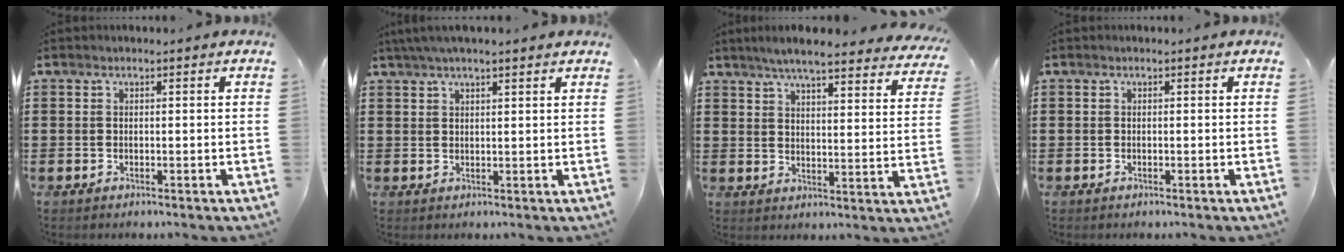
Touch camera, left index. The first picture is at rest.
{"total": 3.2, "force": [2.4, 0.3, 2.0], "torque": [-0.043, 0.004, 0.045]}
{"total": 5.8, "force": [5.3, 0.1, 2.5], "torque": [-0.068, -0.021, 0.090]}
{"total": 0.0}